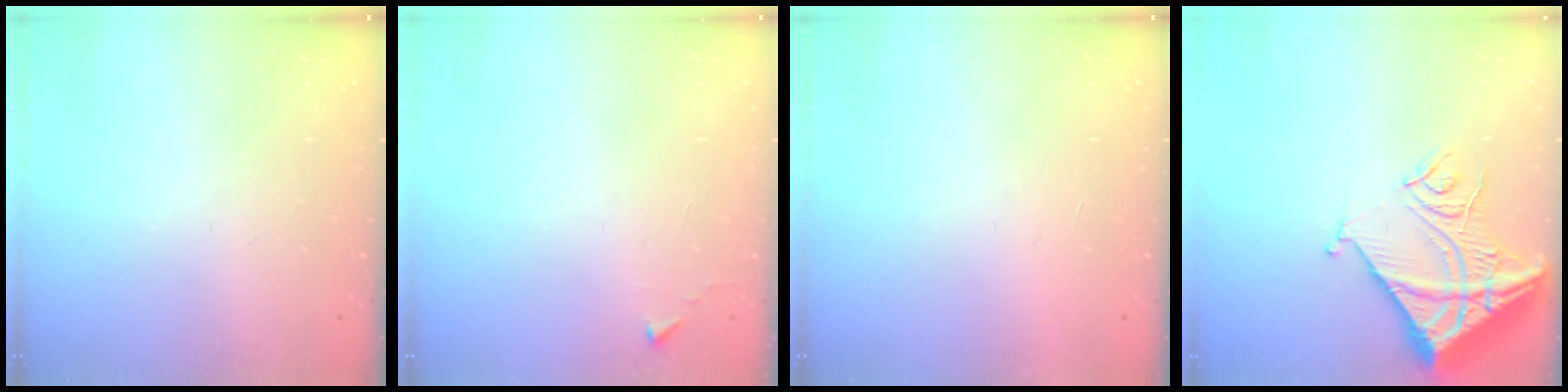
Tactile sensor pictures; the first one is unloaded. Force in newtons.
{"total": 2.7, "press": 2.6, "slide": 0.4}
{"total": 1.5, "press": 1.5, "slide": 0.1}
{"total": 16.8, "press": 16.6, "slide": 2.1}